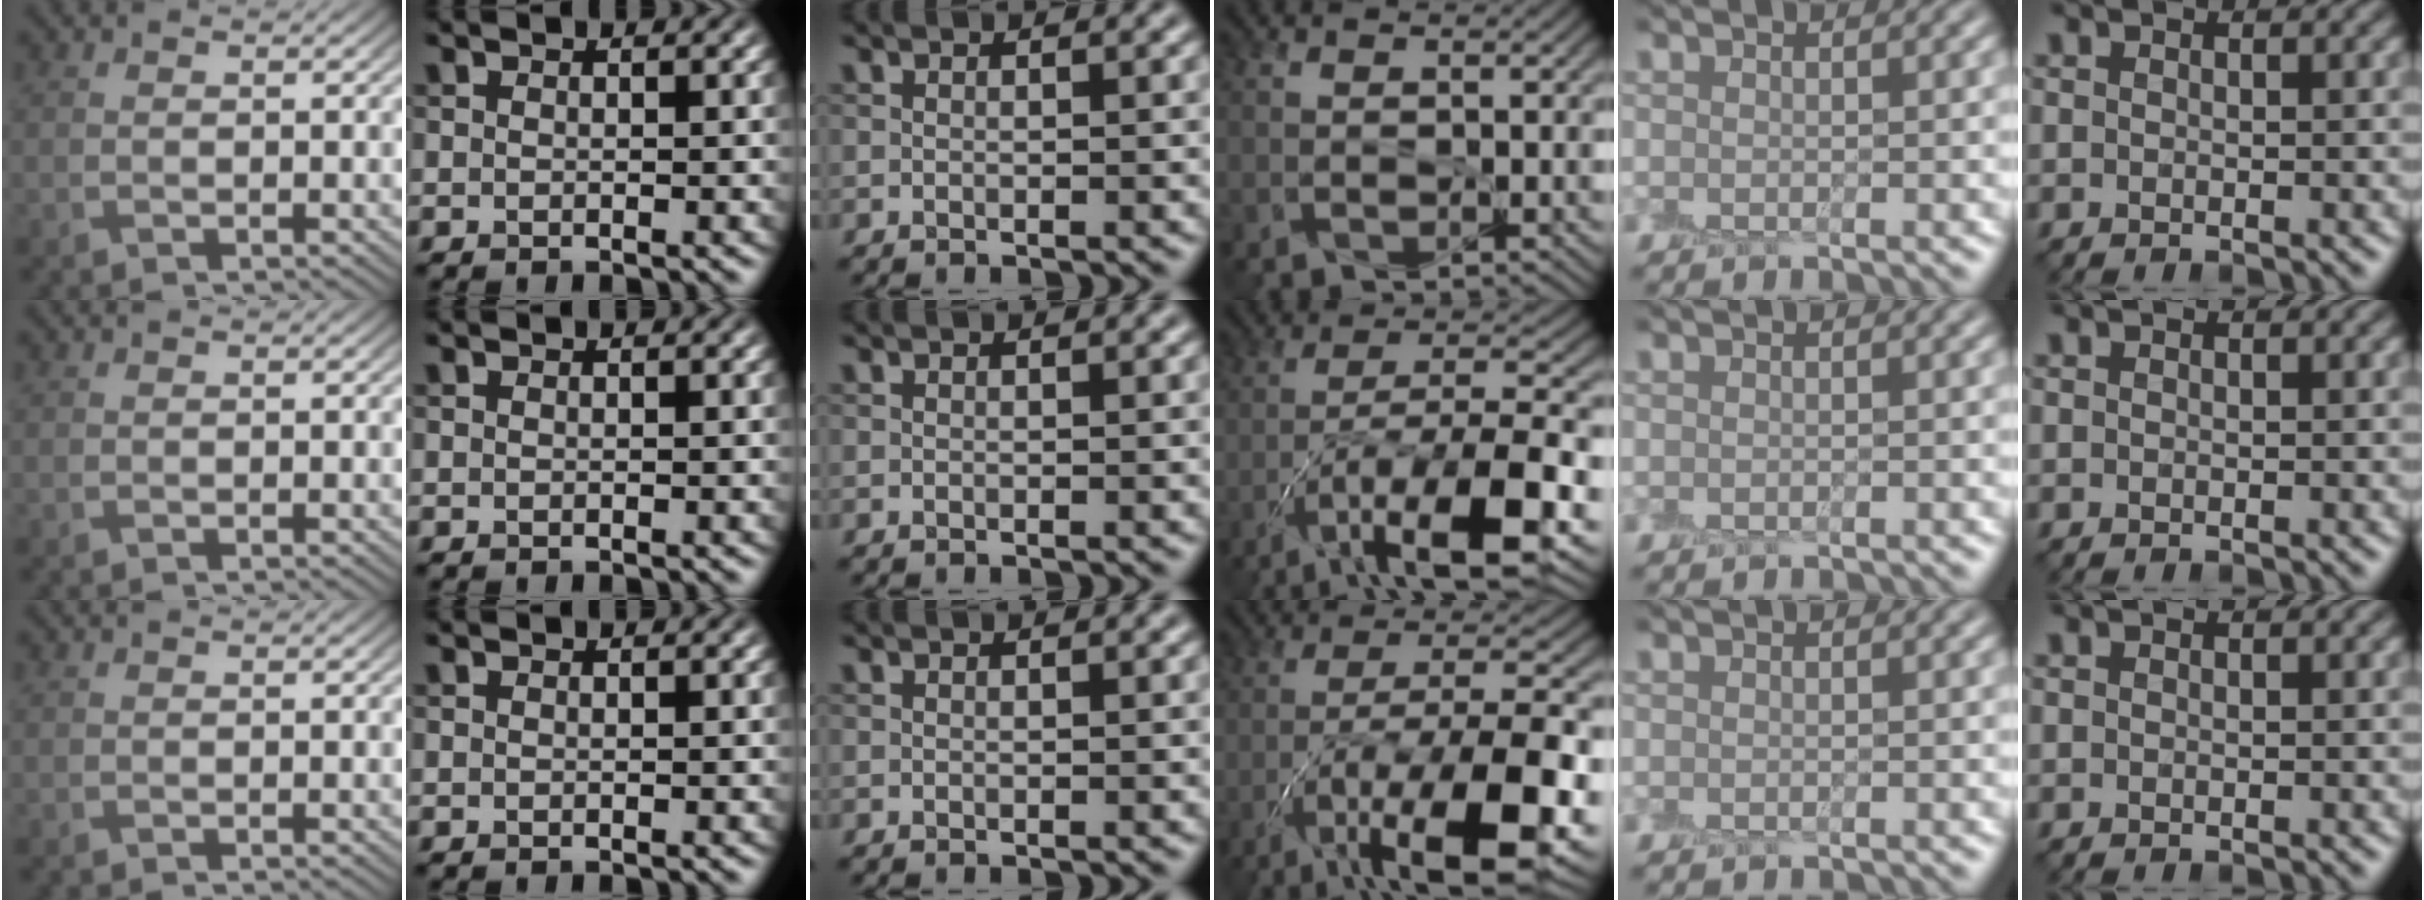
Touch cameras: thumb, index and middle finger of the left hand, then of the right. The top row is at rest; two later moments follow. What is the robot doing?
{"motion": "peel", "object": "postage stamp"}